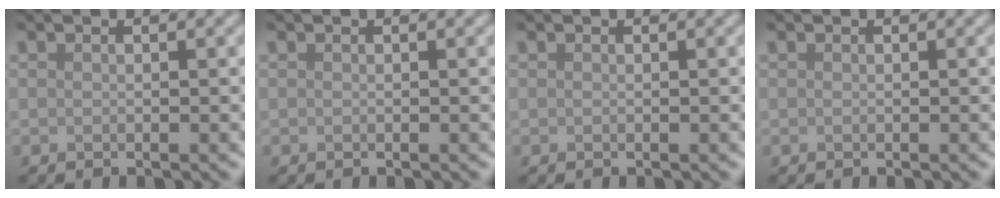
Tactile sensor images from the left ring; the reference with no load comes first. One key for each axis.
{"total": 0.0}
{"total": 0.0}
{"total": 0.0}